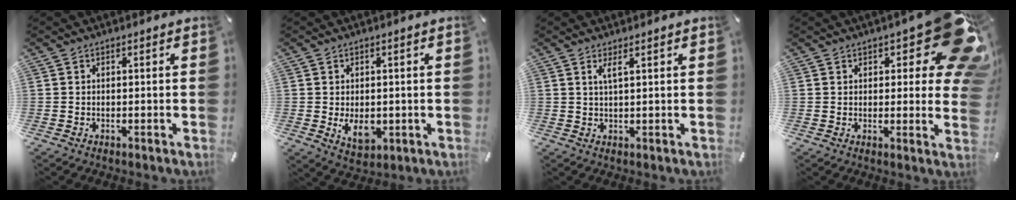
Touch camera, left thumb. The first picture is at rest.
{"total": 6.1, "force": [-1.0, 4.2, 4.3], "torque": [-0.073, -0.011, -0.022]}
{"total": 2.6, "force": [1.3, 0.3, 2.3], "torque": [-0.047, 0.001, 0.021]}
{"total": 15.7, "force": [8.0, 6.5, 11.9], "torque": [-0.136, -0.064, 0.137]}